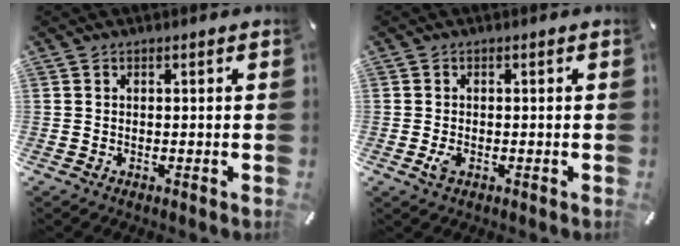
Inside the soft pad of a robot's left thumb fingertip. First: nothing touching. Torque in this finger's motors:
{"motor_torque": [-0.20, 0.42, -0.05, -0.06, 0.01]}